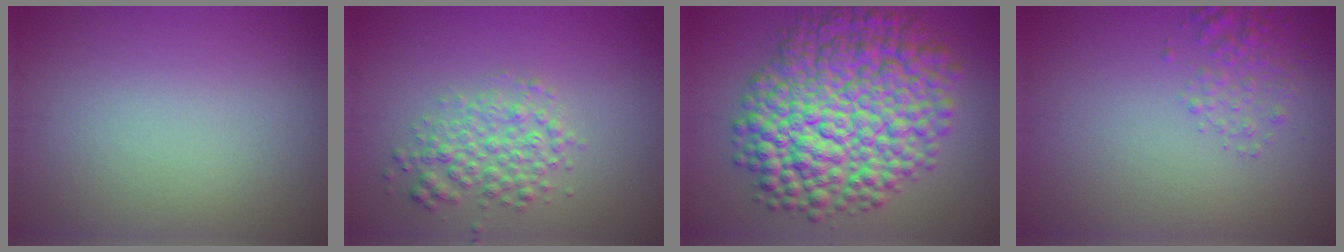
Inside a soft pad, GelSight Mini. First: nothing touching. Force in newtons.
{"total": 3.3, "press": 3.3, "slide": 0.1}
{"total": 13.0, "press": 13.0, "slide": 0.3}
{"total": 1.8, "press": 1.8, "slide": 0.1}